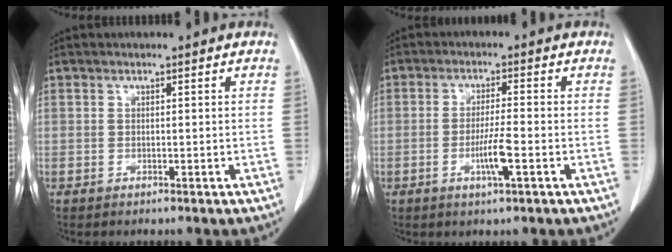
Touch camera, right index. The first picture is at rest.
{"total": 7.5, "force": [-2.4, 0.5, 7.0], "torque": [-0.131, -0.007, -0.042]}